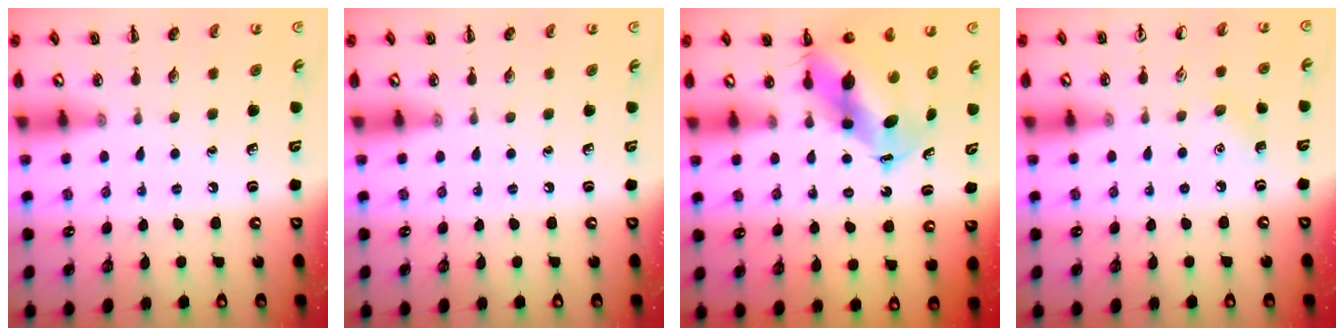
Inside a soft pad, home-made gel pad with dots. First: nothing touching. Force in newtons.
{"total": 0.0}
{"total": 9.1, "press": 8.8, "slide": 2.5}
{"total": 4.4, "press": 4.2, "slide": 1.4}